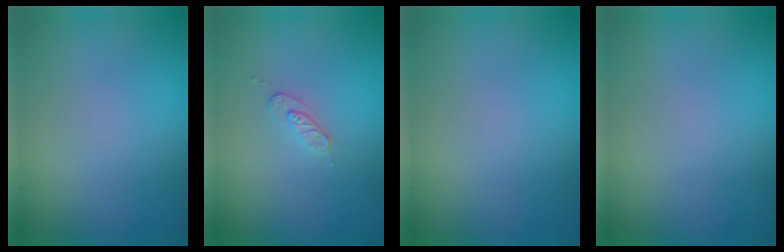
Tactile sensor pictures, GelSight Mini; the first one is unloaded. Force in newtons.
{"total": 1.4, "press": 1.4, "slide": 0.2}
{"total": 0.0}
{"total": 0.0}